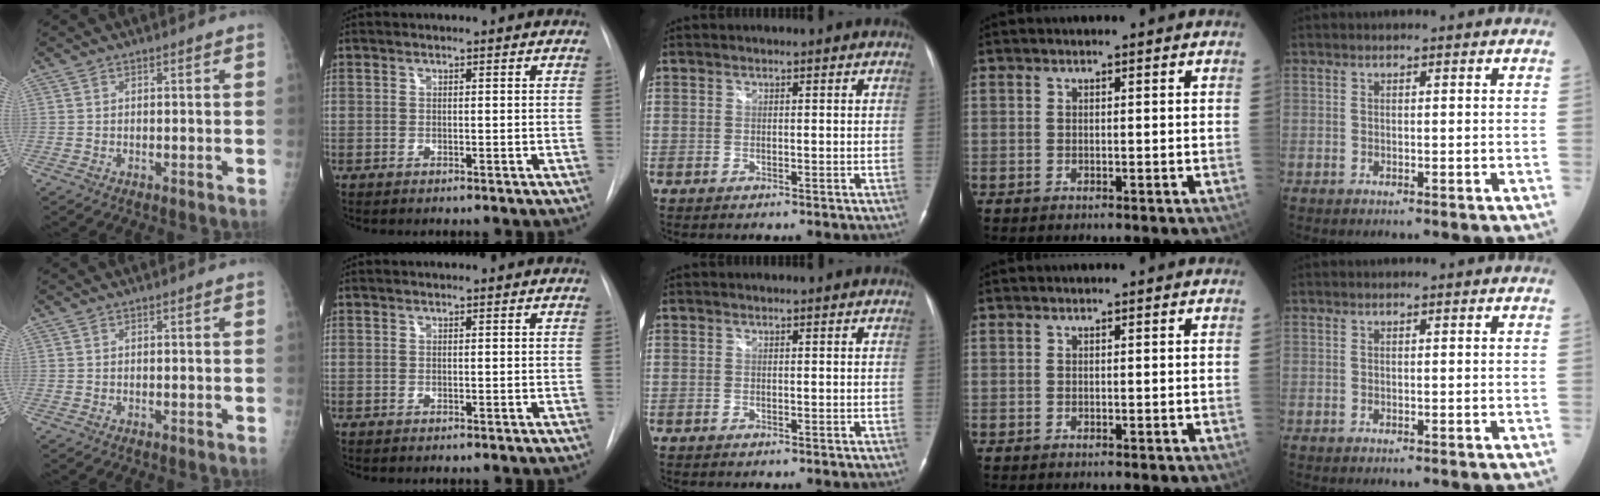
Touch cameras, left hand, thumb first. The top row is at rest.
{}